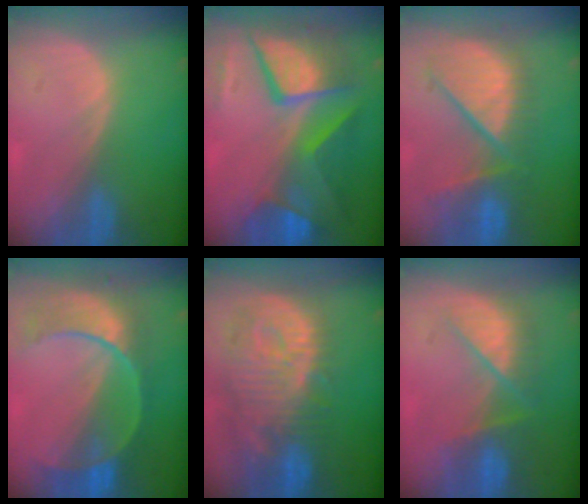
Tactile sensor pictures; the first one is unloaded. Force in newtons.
{"total": 11.7, "press": 11.7, "slide": 1.2}
{"total": 10.5, "press": 9.7, "slide": 3.8}
{"total": 9.7, "press": 8.6, "slide": 4.5}
{"total": 13.3, "press": 11.5, "slide": 6.5}
{"total": 7.5, "press": 7.3, "slide": 1.9}